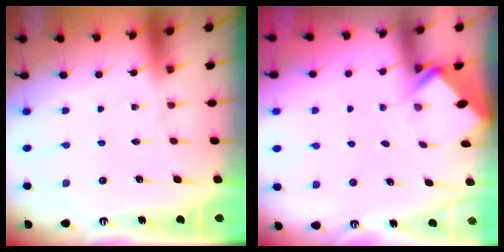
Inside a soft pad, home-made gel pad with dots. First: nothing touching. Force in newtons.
{"total": 2.9, "press": 2.9, "slide": 0.2}